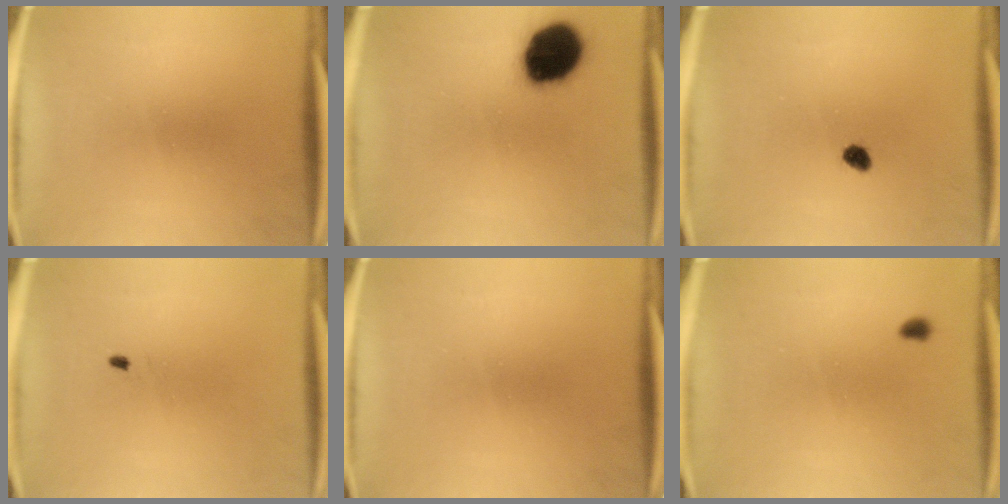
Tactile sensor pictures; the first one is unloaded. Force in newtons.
{"total": 15.0}
{"total": 2.0}
{"total": 0.5}
{"total": 0.0}
{"total": 0.9}